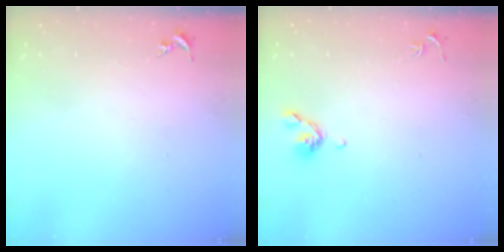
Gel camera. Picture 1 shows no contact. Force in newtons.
{"total": 7.2, "press": 7.1, "slide": 1.2}